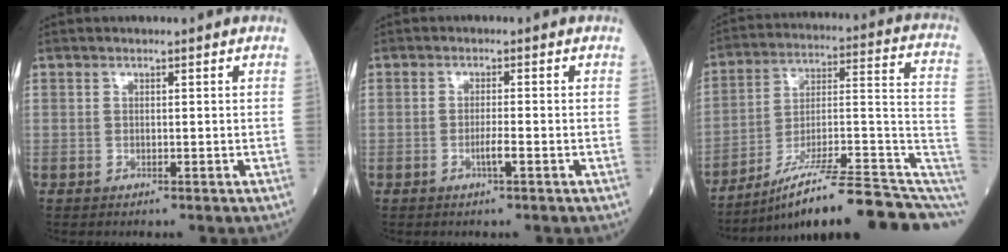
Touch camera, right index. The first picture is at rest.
{"total": 2.2, "force": [-0.9, -0.1, 2.0], "torque": [-0.039, -0.002, -0.018]}
{"total": 21.0, "force": [-14.0, 2.5, 15.4], "torque": [-0.163, 0.042, -0.217]}